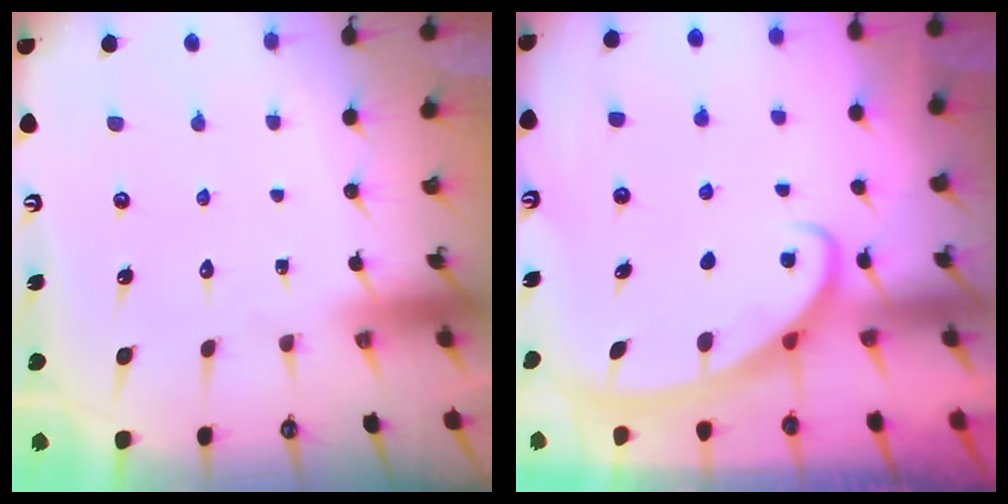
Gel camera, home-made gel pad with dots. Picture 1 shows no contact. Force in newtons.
{"total": 2.8, "press": 2.8, "slide": 0.4}